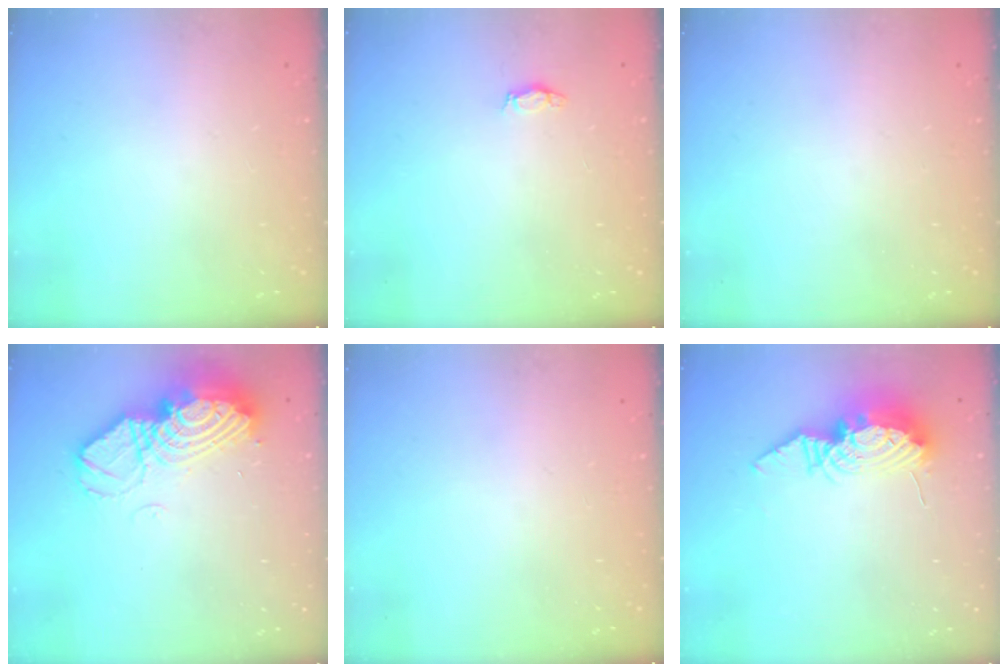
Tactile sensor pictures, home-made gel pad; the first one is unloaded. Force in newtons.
{"total": 2.9, "press": 2.9, "slide": 0.4}
{"total": 0.0}
{"total": 17.5, "press": 17.4, "slide": 2.0}
{"total": 0.0}
{"total": 11.8, "press": 11.7, "slide": 1.1}